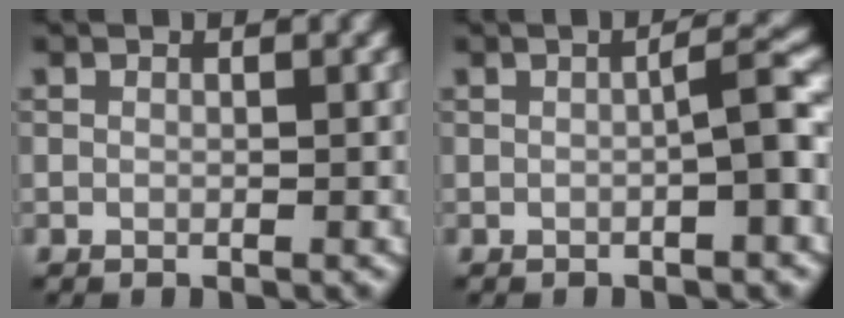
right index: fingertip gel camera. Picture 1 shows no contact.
{"total": 2.5, "force": [-0.7, 0.2, 2.4], "torque": [-0.038, 0.016, -0.014]}